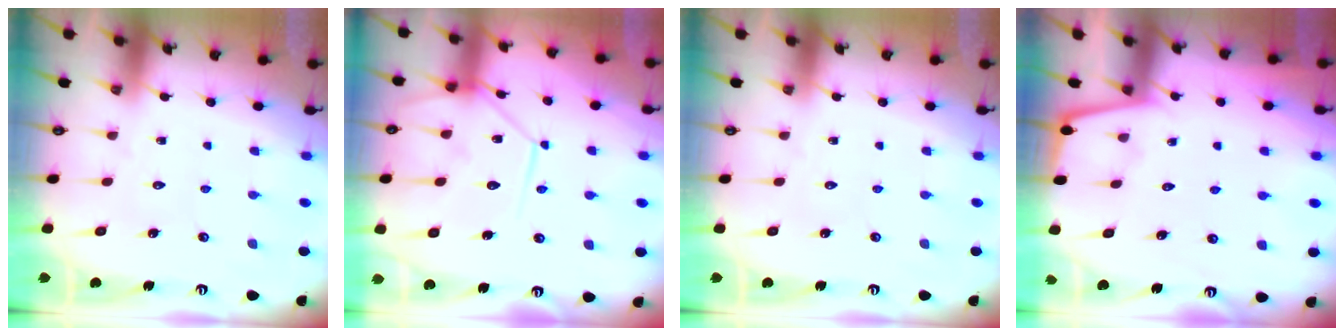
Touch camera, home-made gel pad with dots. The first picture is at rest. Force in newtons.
{"total": 13.2, "press": 13.1, "slide": 1.6}
{"total": 0.0}
{"total": 2.0, "press": 2.0, "slide": 0.3}